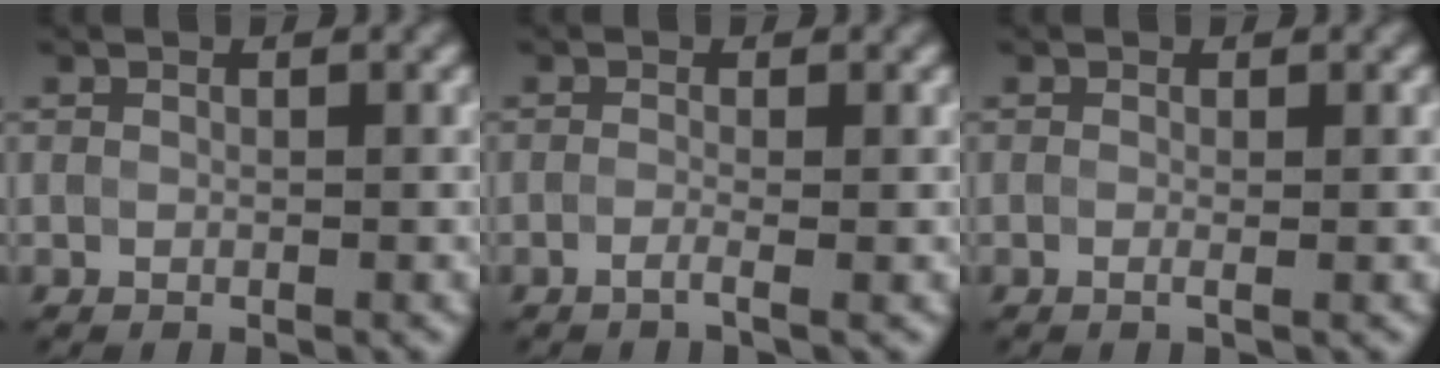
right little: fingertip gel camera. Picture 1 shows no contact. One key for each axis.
{"total": 1.2, "fx": -1.1, "fy": 0.0, "fz": 0.5, "tx": -0.008, "ty": -0.007, "tz": -0.018}
{"total": 0.6, "fx": -0.5, "fy": -0.1, "fz": 0.3, "tx": -0.007, "ty": -0.004, "tz": -0.010}